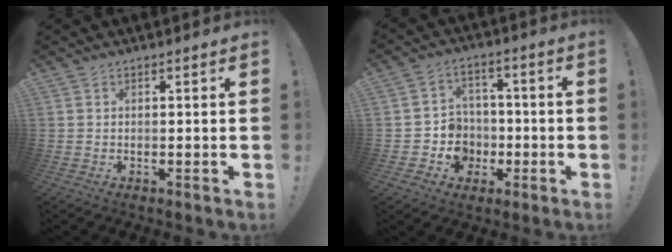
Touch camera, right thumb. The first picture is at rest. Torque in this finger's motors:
{"motor_torque": [1.15, 0.72, 0.02, 0.00, 0.00]}